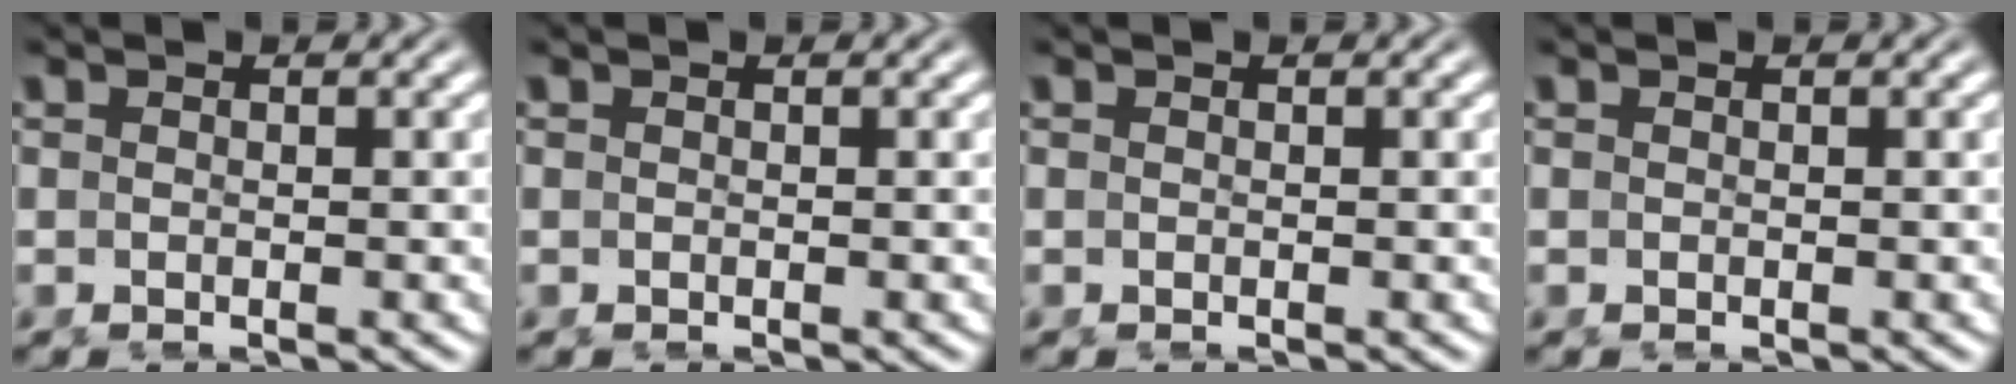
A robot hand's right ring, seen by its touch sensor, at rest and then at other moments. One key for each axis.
{"total": 0.0}
{"total": 0.0}
{"total": 0.0}